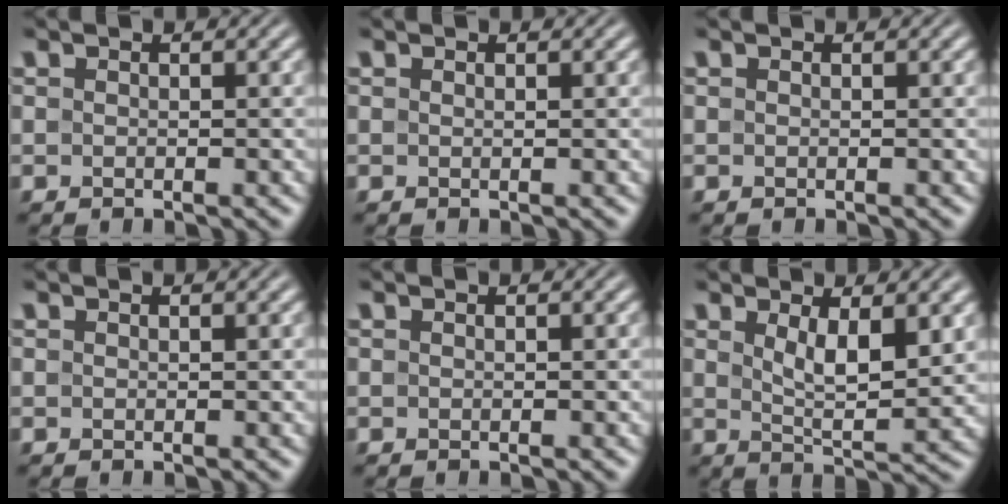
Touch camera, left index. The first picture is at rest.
{"total": 0.0}
{"total": 0.0}
{"total": 0.7, "force": [0.5, 0.2, 0.5], "torque": [-0.003, 0.006, 0.006]}
{"total": 0.0}
{"total": 4.6, "force": [1.5, 1.4, 4.1], "torque": [-0.077, -0.009, 0.032]}